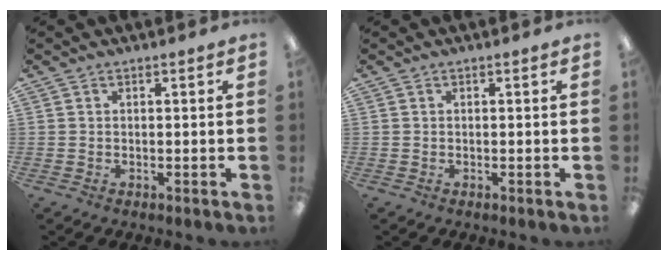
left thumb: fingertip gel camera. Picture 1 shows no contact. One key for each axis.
{"total": 0.0}